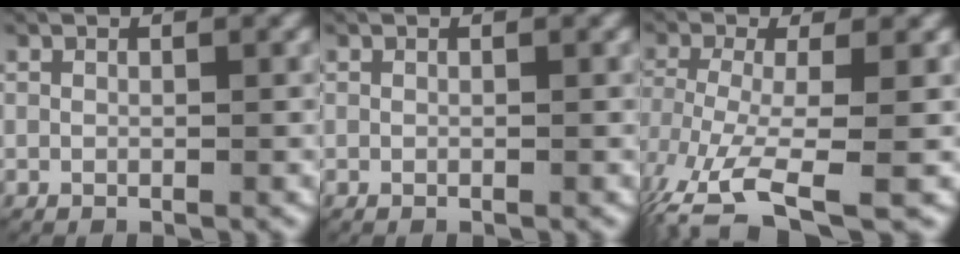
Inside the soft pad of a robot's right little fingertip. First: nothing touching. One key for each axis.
{"total": 0.0}
{"total": 7.8, "fx": -5.9, "fy": 2.1, "fz": 4.7, "tx": -0.097, "ty": -0.046, "tz": -0.071}